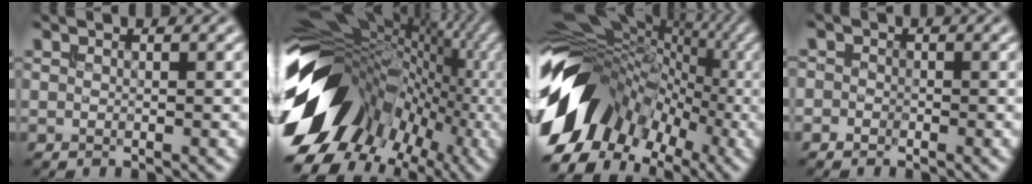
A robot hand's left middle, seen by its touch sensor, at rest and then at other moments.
{"total": 15.6, "force": [-1.7, 11.7, 10.2], "torque": [-0.180, 0.027, -0.025]}
{"total": 14.3, "force": [-3.8, 10.9, 8.4], "torque": [-0.165, 0.014, -0.075]}
{"total": 1.0, "force": [-0.6, 0.7, -0.2], "torque": [0.010, -0.004, -0.011]}